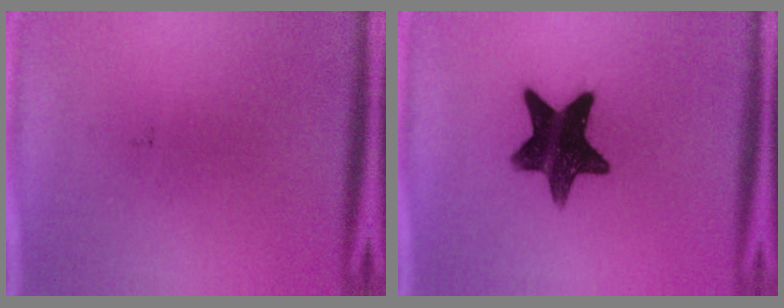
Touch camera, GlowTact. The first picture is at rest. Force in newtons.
{"total": 13.7}